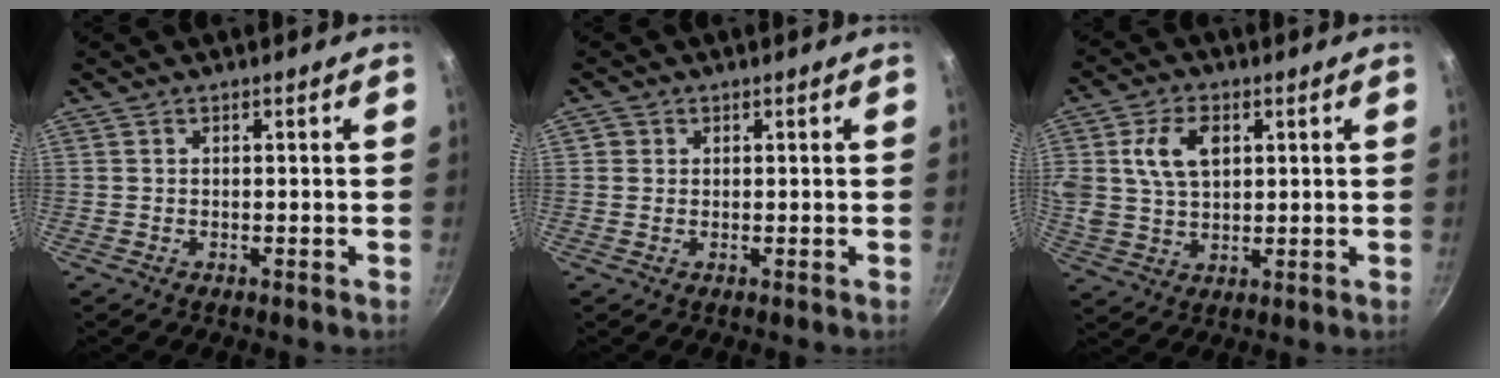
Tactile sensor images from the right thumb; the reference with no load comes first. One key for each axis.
{"total": 1.4, "fx": 0.3, "fy": 1.3, "fz": 0.3, "tx": 0.002, "ty": 0.000, "tz": 0.000}
{"total": 10.1, "fx": 2.9, "fy": 6.7, "fz": 7.0, "tx": -0.116, "ty": 0.000, "tz": 0.051}